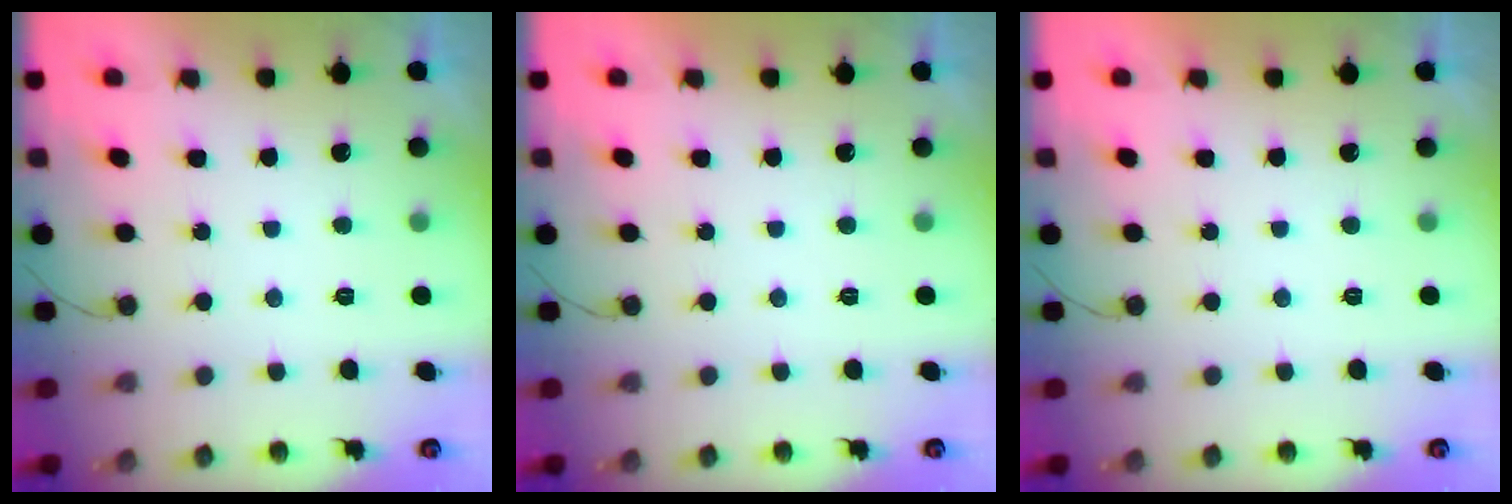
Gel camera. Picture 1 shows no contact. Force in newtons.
{"total": 1.7, "press": 1.7, "slide": 0.1}
{"total": 1.8, "press": 1.8, "slide": 0.0}